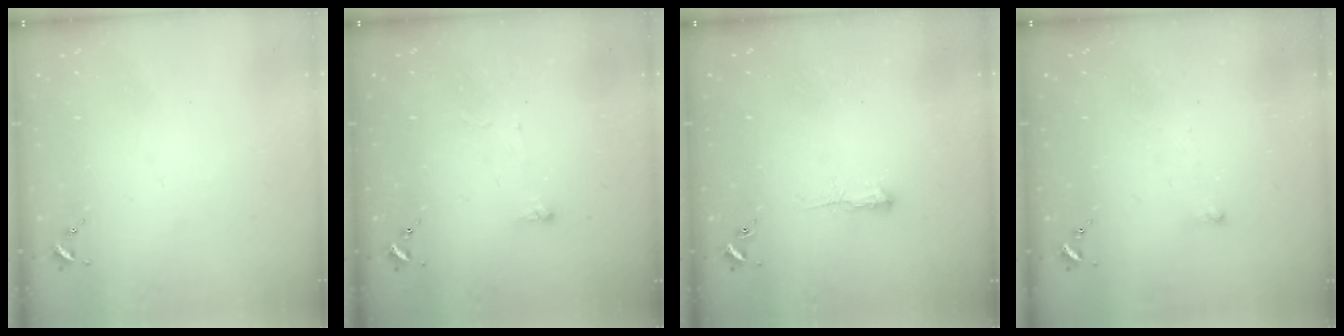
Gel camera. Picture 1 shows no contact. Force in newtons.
{"total": 2.9, "press": 2.8, "slide": 0.5}
{"total": 3.9, "press": 3.8, "slide": 0.8}
{"total": 2.5, "press": 2.5, "slide": 0.2}